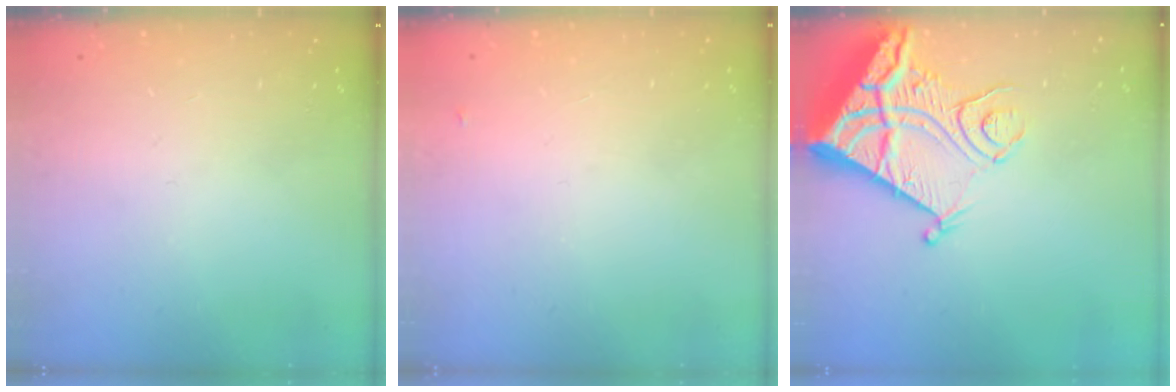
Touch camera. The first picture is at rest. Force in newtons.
{"total": 2.8, "press": 2.8, "slide": 0.4}
{"total": 17.7, "press": 17.5, "slide": 2.3}